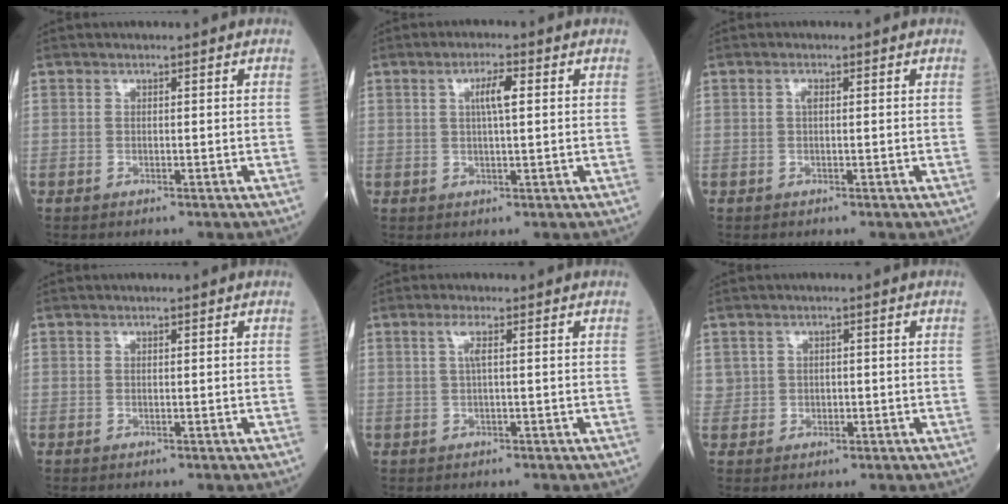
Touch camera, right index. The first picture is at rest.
{"total": 3.7, "force": [1.0, 0.3, 3.5], "torque": [-0.065, 0.004, 0.016]}
{"total": 0.8, "force": [0.2, 0.2, 0.7], "torque": [-0.016, 0.002, 0.005]}
{"total": 0.0}
{"total": 1.7, "force": [0.6, -0.1, 1.6], "torque": [-0.040, 0.008, 0.013]}
{"total": 2.2, "force": [0.5, 2.1, 0.4], "torque": [-0.007, 0.007, 0.018]}